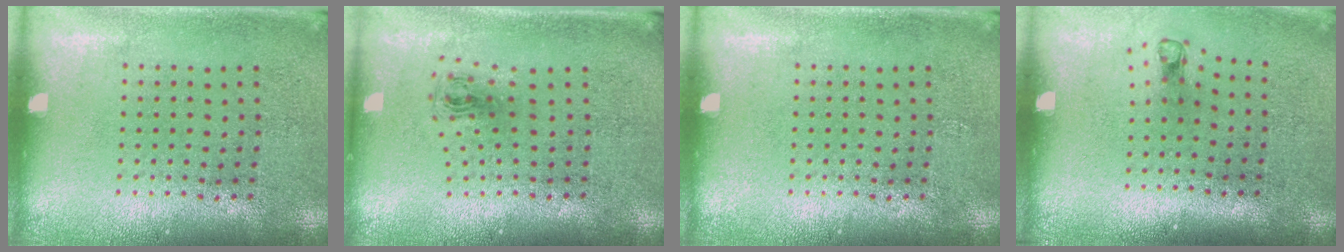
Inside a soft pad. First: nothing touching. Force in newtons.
{"total": 0.7, "press": 0.4, "slide": 0.6}
{"total": 0.0}
{"total": 0.8, "press": 0.4, "slide": 0.7}